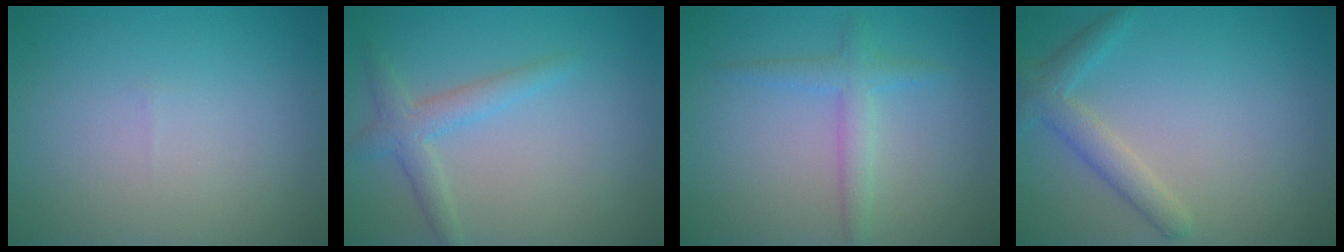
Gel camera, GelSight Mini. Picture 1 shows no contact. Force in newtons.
{"total": 2.4, "press": 2.4, "slide": 0.1}
{"total": 2.3, "press": 2.3, "slide": 0.1}
{"total": 2.6, "press": 2.6, "slide": 0.1}